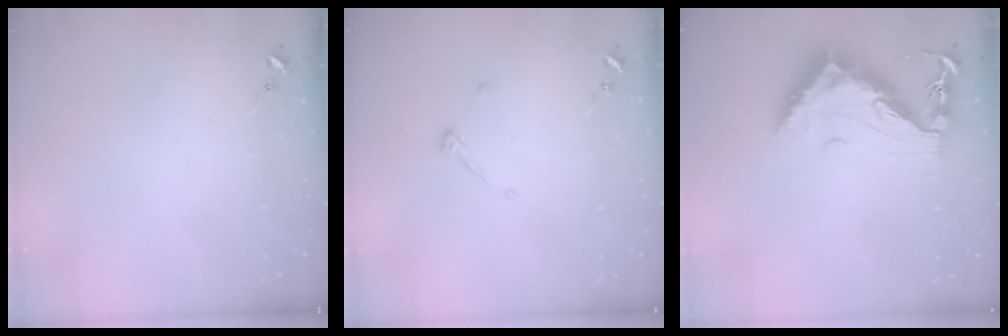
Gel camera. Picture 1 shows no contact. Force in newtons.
{"total": 3.9, "press": 3.9, "slide": 0.5}
{"total": 13.5, "press": 13.4, "slide": 1.3}